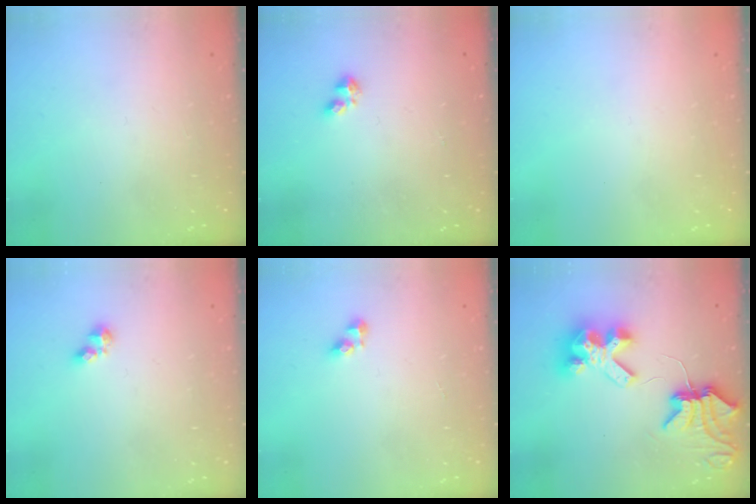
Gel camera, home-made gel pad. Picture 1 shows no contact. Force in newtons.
{"total": 2.2, "press": 2.2, "slide": 0.4}
{"total": 0.0}
{"total": 4.5, "press": 4.5, "slide": 0.5}
{"total": 3.4, "press": 3.4, "slide": 0.4}
{"total": 10.0, "press": 9.9, "slide": 1.6}